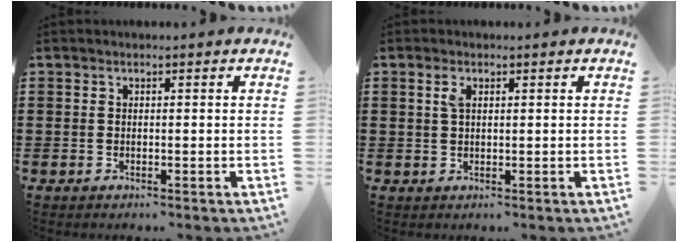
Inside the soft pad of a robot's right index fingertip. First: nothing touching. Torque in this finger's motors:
{"motor_torque": [0.15, -0.06, 0.03, 0.03]}